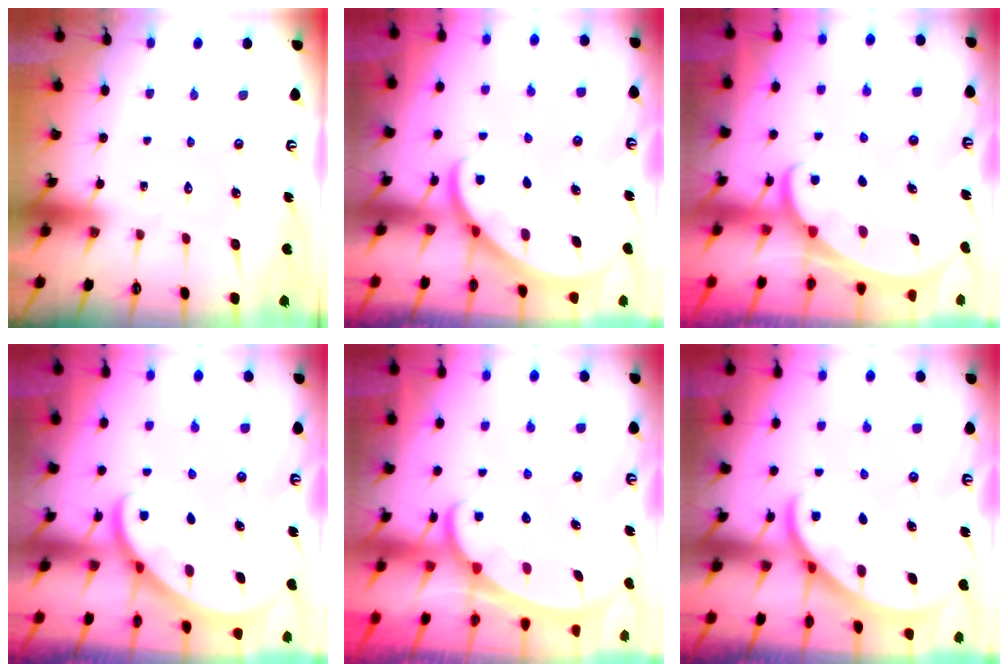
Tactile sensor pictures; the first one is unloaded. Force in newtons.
{"total": 2.7, "press": 2.7, "slide": 0.2}
{"total": 2.0, "press": 2.0, "slide": 0.3}
{"total": 2.9, "press": 2.9, "slide": 0.2}
{"total": 2.4, "press": 2.4, "slide": 0.3}
{"total": 2.3, "press": 2.3, "slide": 0.2}